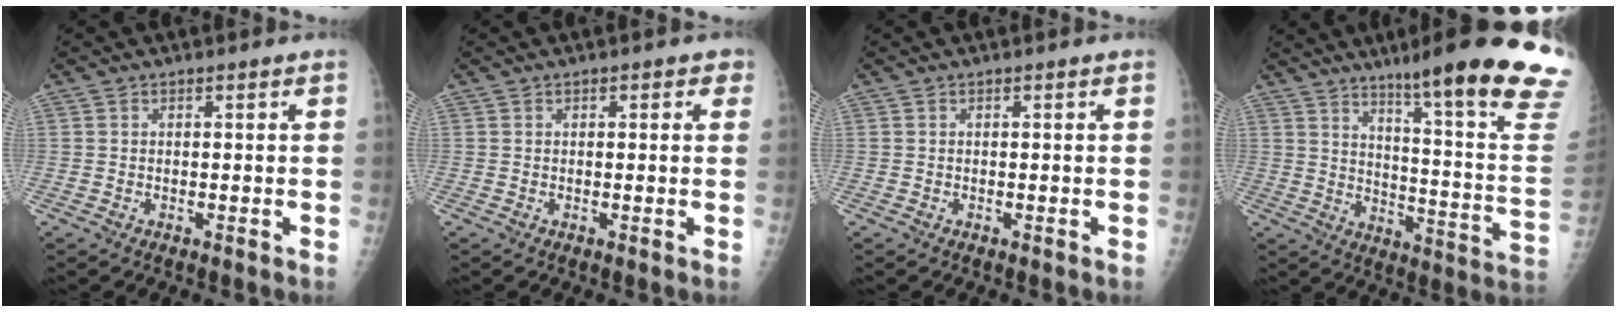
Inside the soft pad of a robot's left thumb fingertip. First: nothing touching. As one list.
[{"total": 2.2, "force": [0.9, 1.2, 1.5], "torque": [-0.003, 0.002, 0.006]}, {"total": 0.0}, {"total": 25.8, "force": [18.0, 1.9, 18.5], "torque": [-0.221, -0.102, 0.246]}]